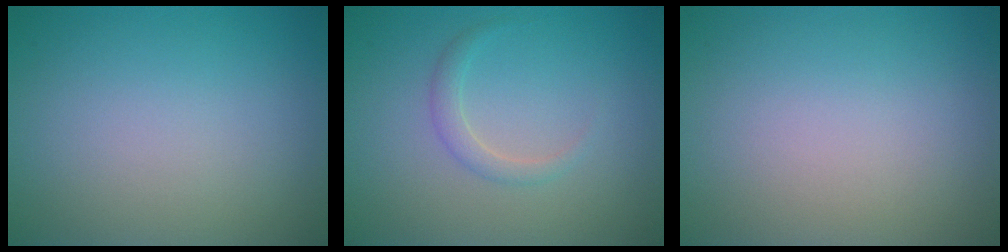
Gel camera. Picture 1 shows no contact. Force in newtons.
{"total": 1.4, "press": 1.4, "slide": 0.1}
{"total": 0.0}